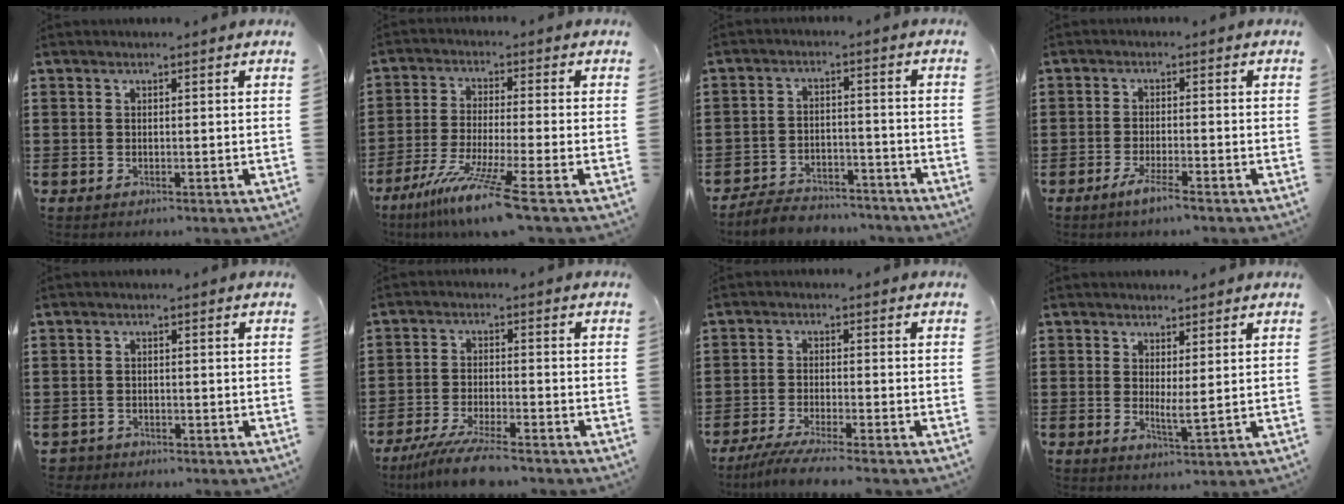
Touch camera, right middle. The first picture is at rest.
{"total": 9.2, "force": [-6.6, -1.0, 6.4], "torque": [-0.135, -0.025, -0.133]}
{"total": 4.9, "force": [-4.8, 0.9, 0.4], "torque": [-0.013, 0.009, -0.099]}
{"total": 3.0, "force": [-2.1, 0.0, 2.1], "torque": [-0.043, -0.001, -0.041]}
{"total": 1.8, "force": [-1.7, 0.5, -0.2], "torque": [-0.003, 0.001, -0.039]}
{"total": 6.7, "force": [-5.8, 0.2, 3.4], "torque": [-0.077, -0.015, -0.112]}
{"total": 4.3, "force": [-3.9, -0.3, 1.8], "torque": [-0.042, -0.014, -0.077]}
{"total": 2.1, "force": [1.0, 0.1, 1.8], "torque": [-0.024, -0.011, 0.014]}